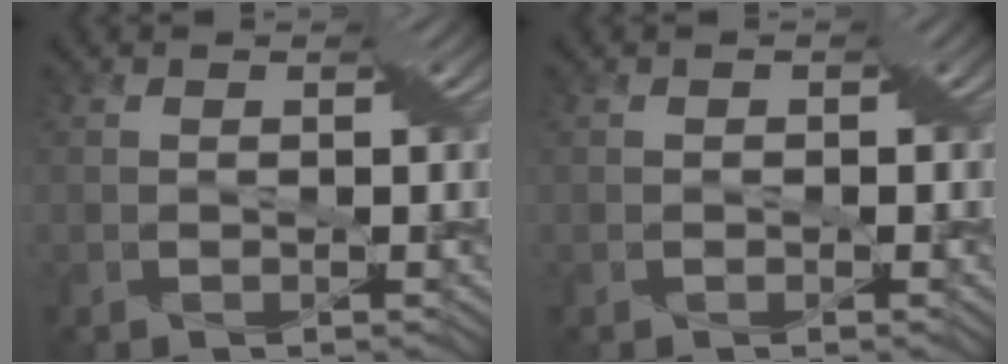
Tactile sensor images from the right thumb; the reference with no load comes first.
{"total": 0.8, "force": [-0.2, 0.7, 0.2], "torque": [0.000, 0.002, -0.005]}